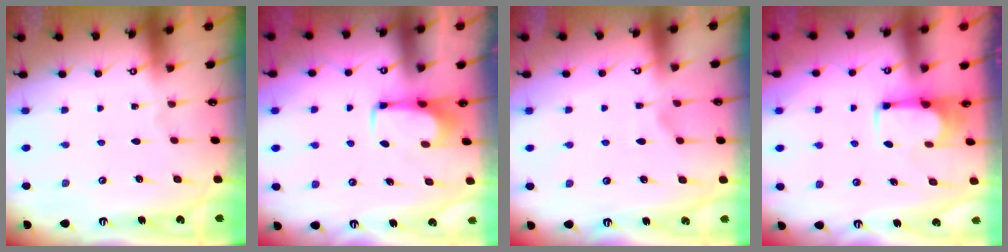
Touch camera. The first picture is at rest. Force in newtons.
{"total": 1.6, "press": 1.5, "slide": 0.5}
{"total": 1.8, "press": 1.3, "slide": 1.2}
{"total": 1.8, "press": 1.6, "slide": 0.8}